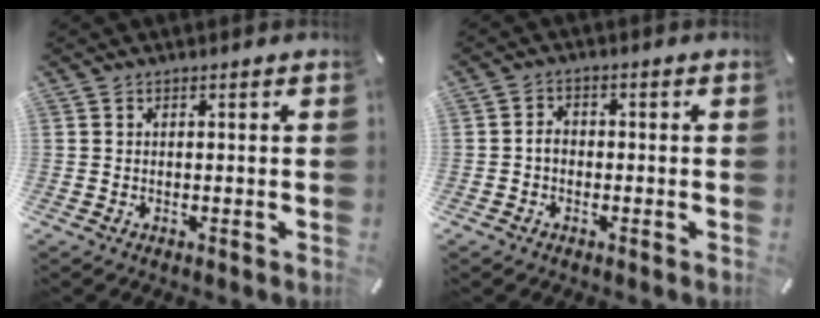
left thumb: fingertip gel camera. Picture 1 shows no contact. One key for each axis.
{"total": 2.9, "fx": -0.8, "fy": 2.3, "fz": 1.5, "tx": -0.030, "ty": 0.008, "tz": -0.017}